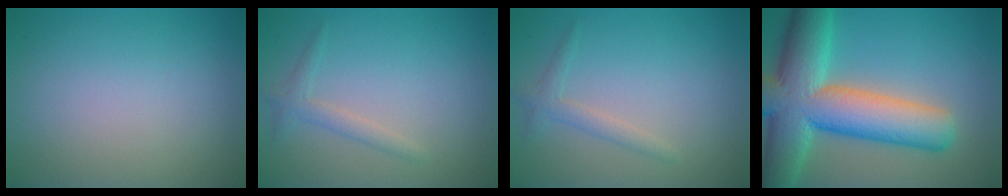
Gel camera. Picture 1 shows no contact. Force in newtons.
{"total": 1.5, "press": 1.5, "slide": 0.0}
{"total": 1.5, "press": 1.5, "slide": 0.0}
{"total": 13.0, "press": 13.0, "slide": 1.0}